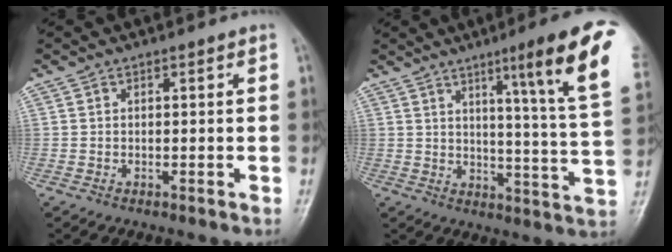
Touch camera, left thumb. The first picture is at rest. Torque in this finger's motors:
{"motor_torque": [1.32, -0.11, 1.59, -1.18, 0.13]}